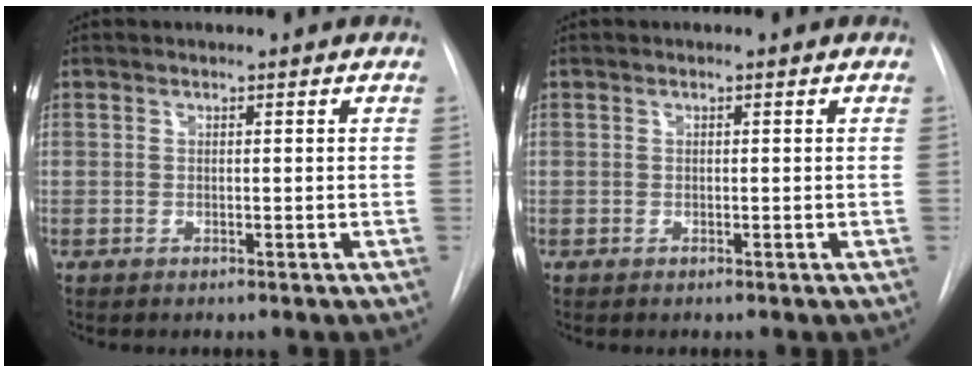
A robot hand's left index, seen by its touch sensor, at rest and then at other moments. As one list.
[{"total": 0.0}]